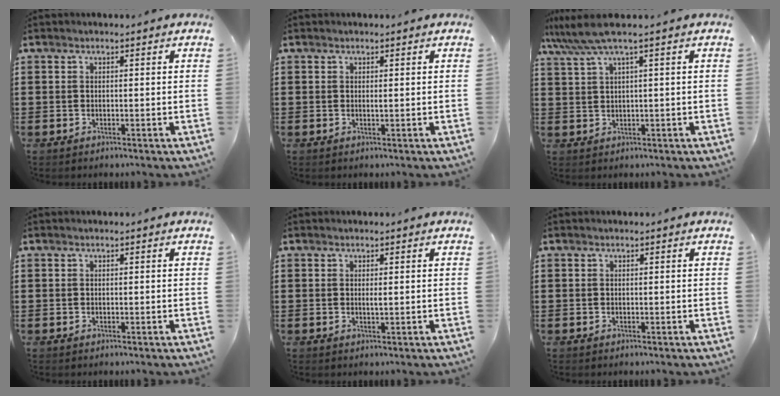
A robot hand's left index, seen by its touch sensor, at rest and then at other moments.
{"total": 0.6, "force": [0.2, 0.0, 0.5], "torque": [-0.011, -0.002, 0.004]}
{"total": 4.2, "force": [2.1, -0.2, 3.6], "torque": [-0.090, -0.011, 0.031]}
{"total": 0.0}
{"total": 0.9, "force": [0.1, 0.1, 0.9], "torque": [-0.018, -0.003, 0.003]}
{"total": 0.0}